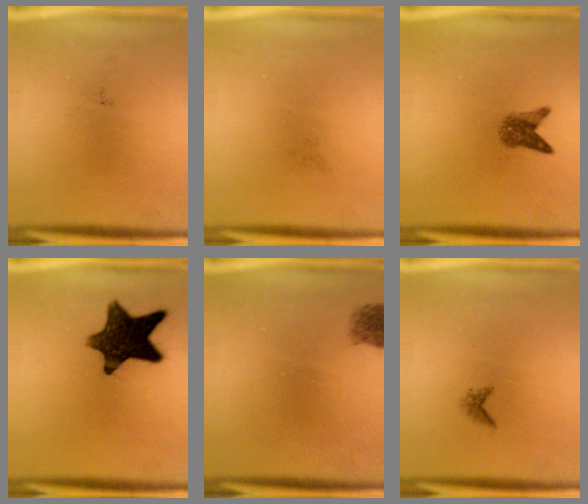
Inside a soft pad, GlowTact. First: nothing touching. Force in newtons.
{"total": 0.0}
{"total": 2.9}
{"total": 12.8}
{"total": 1.9}
{"total": 0.9}